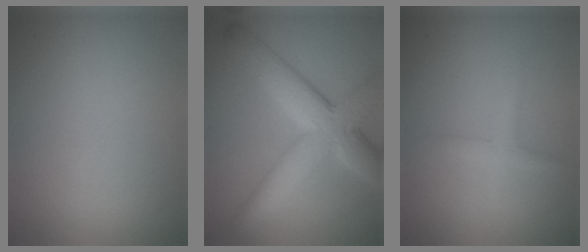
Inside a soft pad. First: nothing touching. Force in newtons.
{"total": 7.8, "press": 7.8, "slide": 0.5}
{"total": 1.5, "press": 1.5, "slide": 0.1}